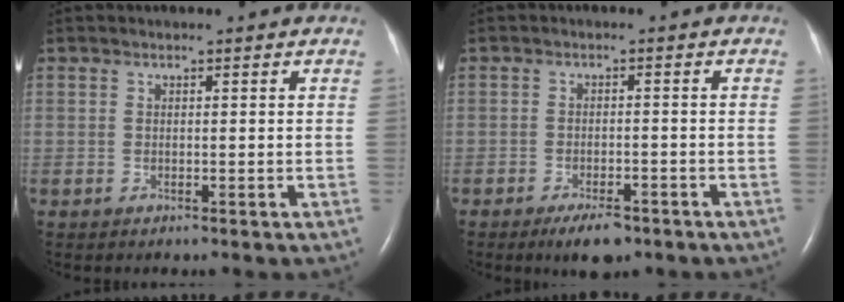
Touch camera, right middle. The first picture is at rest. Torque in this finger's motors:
{"motor_torque": [0.09, -0.04, 0.04, 0.02]}